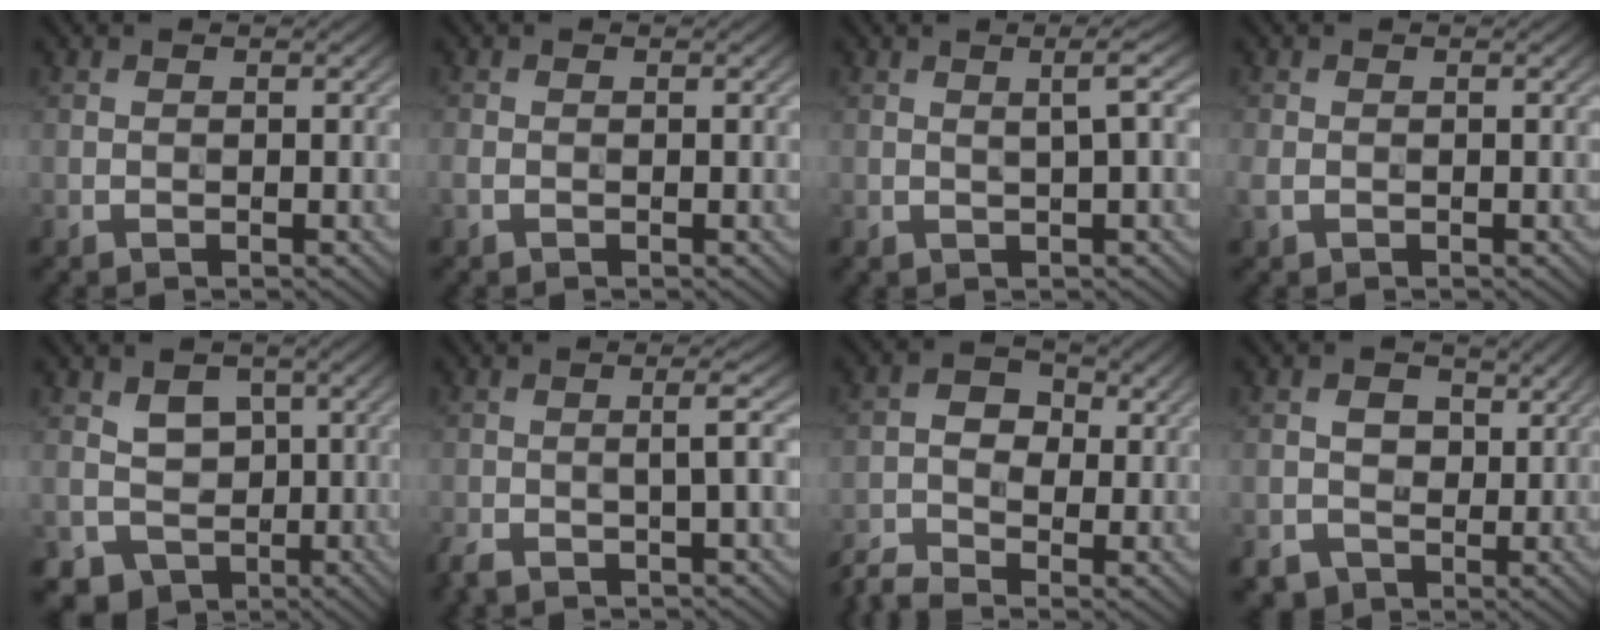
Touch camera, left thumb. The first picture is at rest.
{"total": 1.0, "force": [-0.4, 0.6, 0.6], "torque": [-0.021, -0.002, -0.011]}
{"total": 2.2, "force": [0.6, 0.2, 2.1], "torque": [-0.035, 0.011, 0.009]}
{"total": 1.7, "force": [-0.6, 1.2, 1.0], "torque": [-0.038, -0.007, -0.013]}
{"total": 5.7, "force": [-0.9, 5.0, 2.6], "torque": [-0.053, -0.013, -0.021]}
{"total": 3.6, "force": [-1.4, 0.7, 3.3], "torque": [-0.046, 0.006, -0.039]}
{"total": 4.5, "force": [-2.7, 2.7, 2.4], "torque": [-0.049, 0.000, -0.068]}
{"total": 4.1, "force": [-0.3, 3.9, 1.3], "torque": [-0.026, -0.002, -0.011]}